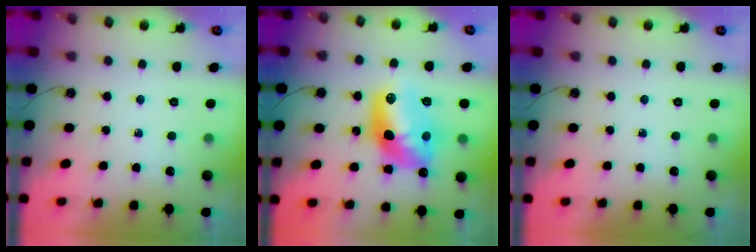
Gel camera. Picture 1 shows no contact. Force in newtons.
{"total": 15.9, "press": 15.9, "slide": 1.2}
{"total": 0.0}